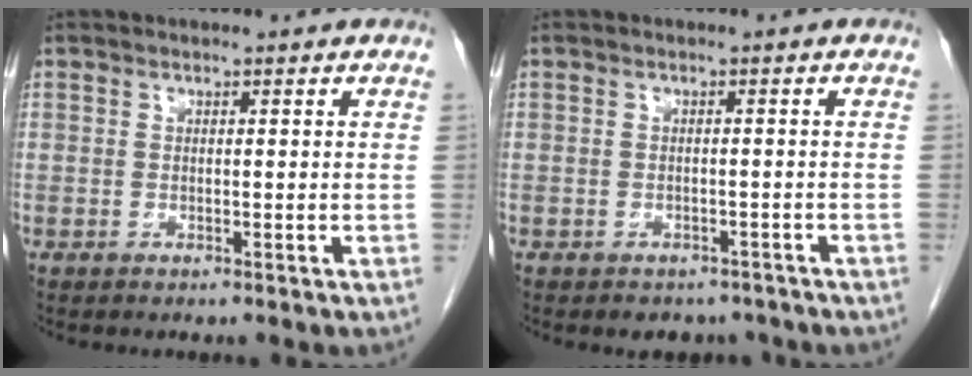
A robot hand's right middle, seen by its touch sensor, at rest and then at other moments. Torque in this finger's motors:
{"motor_torque": [0.04, -0.03, -0.01, 0.00]}